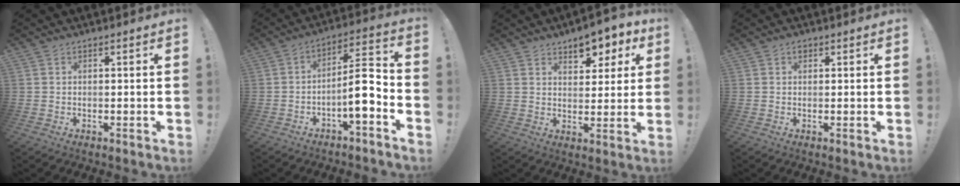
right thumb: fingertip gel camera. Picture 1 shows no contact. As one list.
[{"total": 10.6, "force": [-3.7, 3.1, 9.4], "torque": [-0.143, 0.021, -0.063]}, {"total": 7.9, "force": [5.0, 4.6, 3.9], "torque": [-0.027, -0.042, 0.086]}, {"total": 1.1, "force": [0.6, 0.8, 0.4], "torque": [0.003, -0.002, 0.009]}]